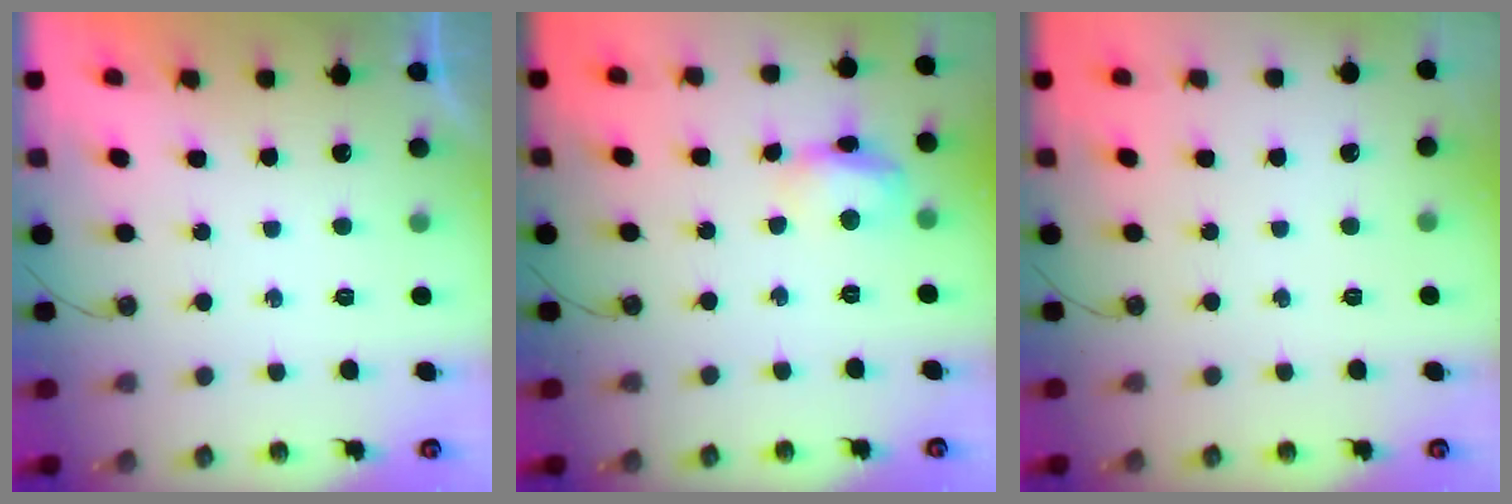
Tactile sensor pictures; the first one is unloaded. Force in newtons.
{"total": 11.3, "press": 11.3, "slide": 0.9}
{"total": 0.0}